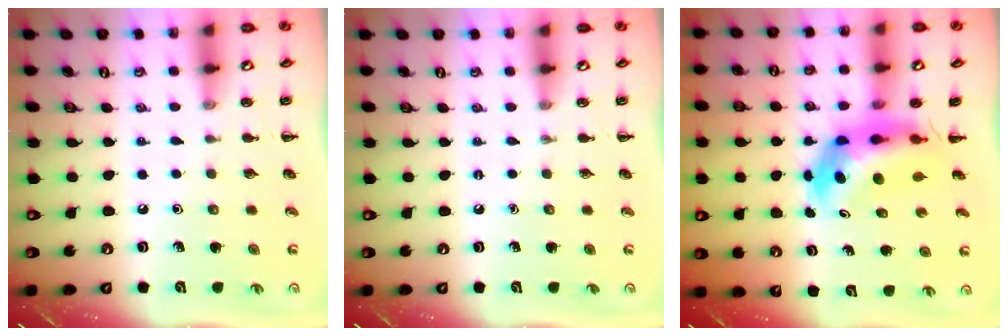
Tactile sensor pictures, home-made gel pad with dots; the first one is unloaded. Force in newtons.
{"total": 0.0}
{"total": 6.8, "press": 6.4, "slide": 2.1}